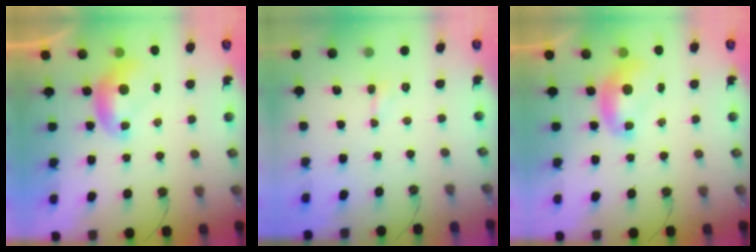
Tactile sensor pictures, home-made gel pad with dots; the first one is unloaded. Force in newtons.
{"total": 1.3, "press": 1.2, "slide": 0.3}
{"total": 1.2, "press": 1.2, "slide": 0.0}